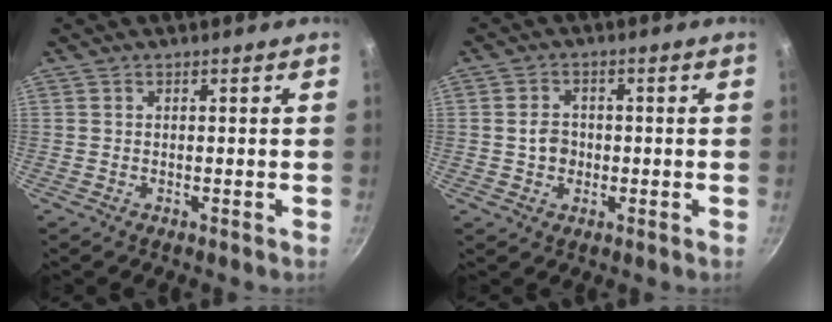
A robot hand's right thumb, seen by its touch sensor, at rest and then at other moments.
{"total": 3.9, "force": [-0.4, 3.3, 2.1], "torque": [-0.018, 0.010, -0.007]}